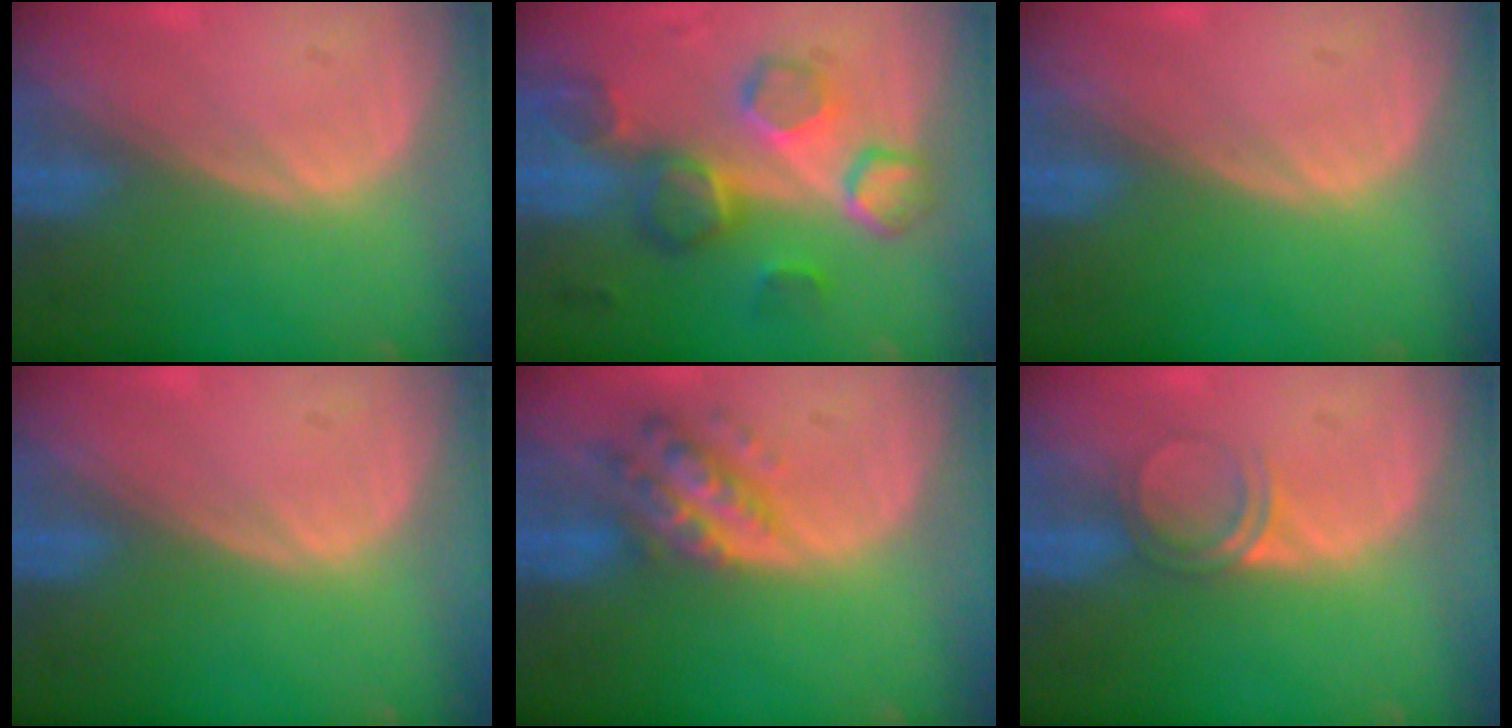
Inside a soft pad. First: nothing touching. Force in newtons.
{"total": 8.7, "press": 8.4, "slide": 2.0}
{"total": 0.0}
{"total": 0.0}
{"total": 6.4, "press": 5.8, "slide": 2.7}
{"total": 2.9, "press": 2.6, "slide": 1.1}